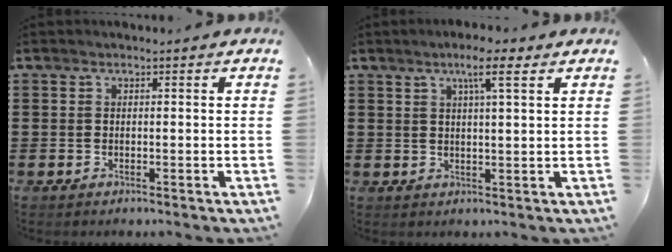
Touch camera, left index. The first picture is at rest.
{"total": 5.5, "force": [3.2, 0.6, 4.4], "torque": [-0.079, 0.001, 0.049]}